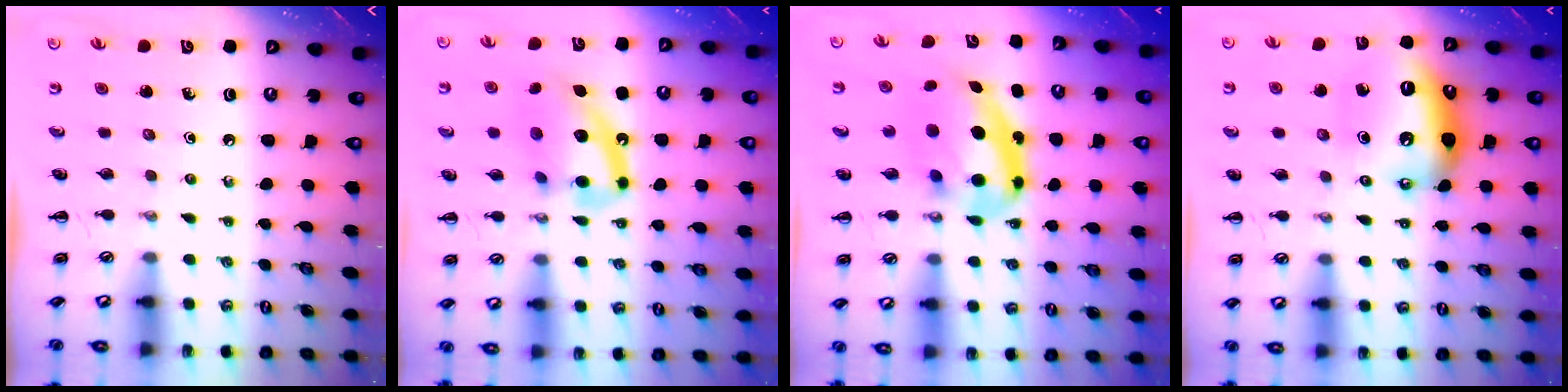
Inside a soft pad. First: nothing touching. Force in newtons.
{"total": 15.8, "press": 15.6, "slide": 3.0}
{"total": 14.5, "press": 14.1, "slide": 3.4}
{"total": 13.3, "press": 13.3, "slide": 1.5}